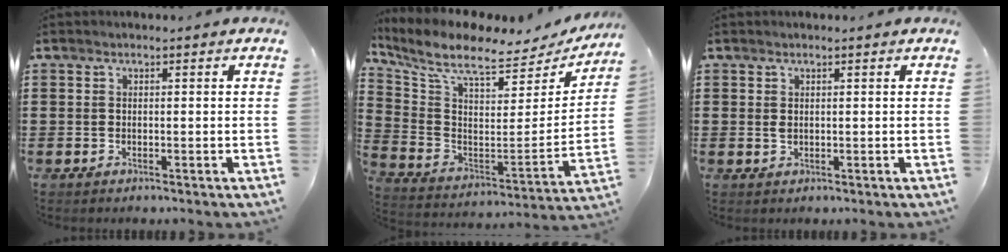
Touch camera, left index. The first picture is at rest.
{"total": 8.8, "force": [7.3, 1.7, 4.6], "torque": [-0.123, -0.057, 0.123]}
{"total": 0.8, "force": [0.3, 0.4, 0.6], "torque": [-0.014, 0.004, 0.006]}